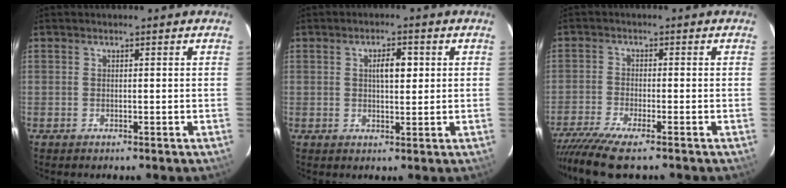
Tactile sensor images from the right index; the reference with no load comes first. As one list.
[{"total": 3.8, "force": [1.0, 1.3, 3.5], "torque": [-0.058, 0.007, 0.015]}, {"total": 8.2, "force": [-6.7, 0.4, 4.7], "torque": [-0.075, -0.017, -0.110]}]